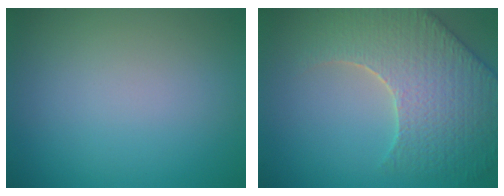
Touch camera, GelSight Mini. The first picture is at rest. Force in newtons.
{"total": 7.3, "press": 6.0, "slide": 4.1}